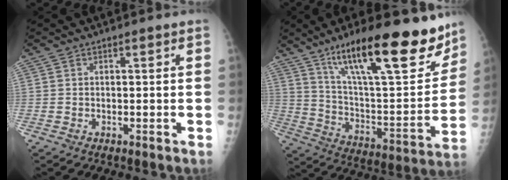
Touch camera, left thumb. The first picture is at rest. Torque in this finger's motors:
{"motor_torque": [0.73, 0.73, 1.50, -1.27, 0.36]}